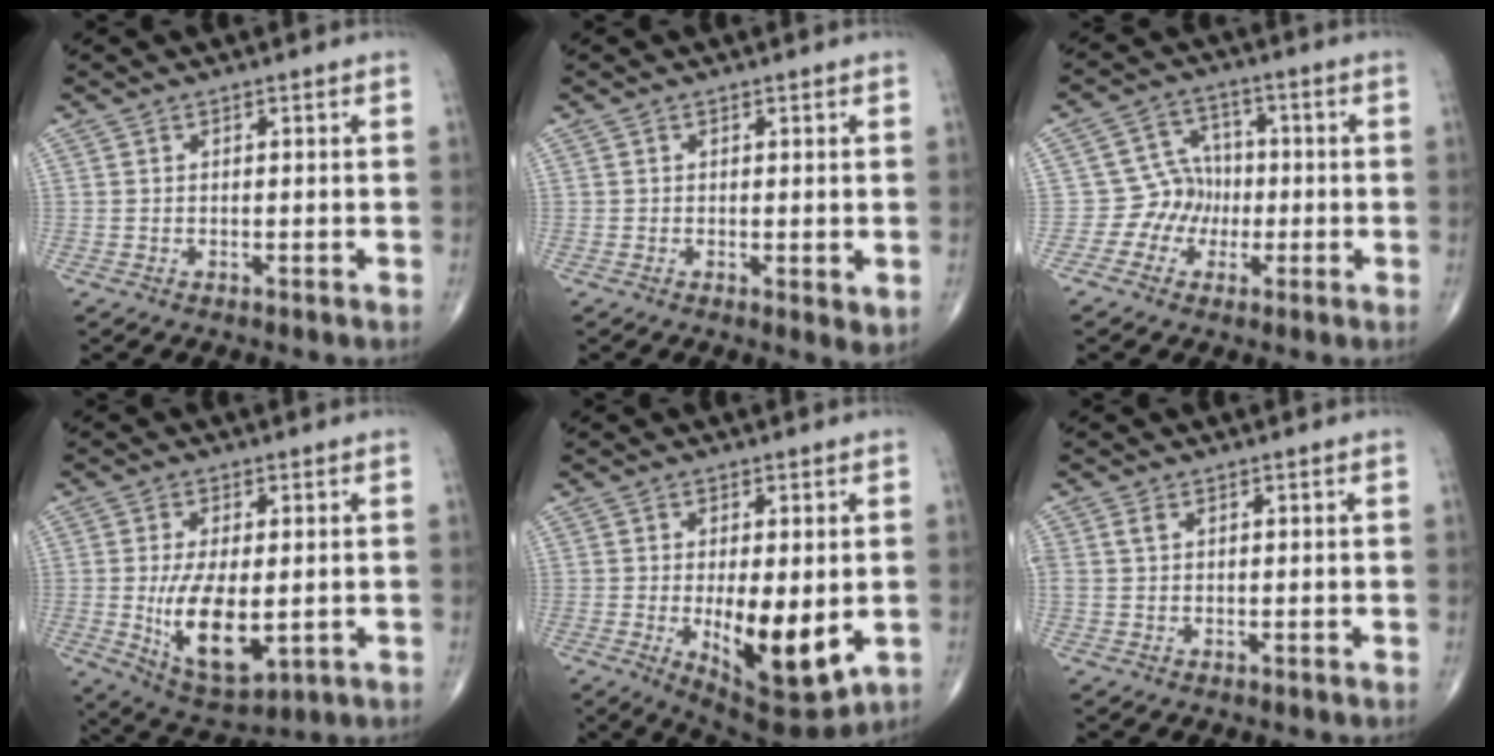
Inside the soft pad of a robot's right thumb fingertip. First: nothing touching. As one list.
[{"total": 2.1, "force": [0.0, 0.8, 1.9], "torque": [-0.029, -0.010, -0.002]}, {"total": 6.9, "force": [-1.7, 6.4, 1.8], "torque": [0.014, 0.023, -0.040]}, {"total": 12.8, "force": [-1.5, 6.1, 11.1], "torque": [-0.193, -0.021, -0.008]}, {"total": 13.8, "force": [-2.4, 5.5, 12.4], "torque": [-0.178, -0.026, -0.020]}, {"total": 1.4, "force": [0.5, 0.9, 1.0], "torque": [-0.028, 0.007, 0.014]}]